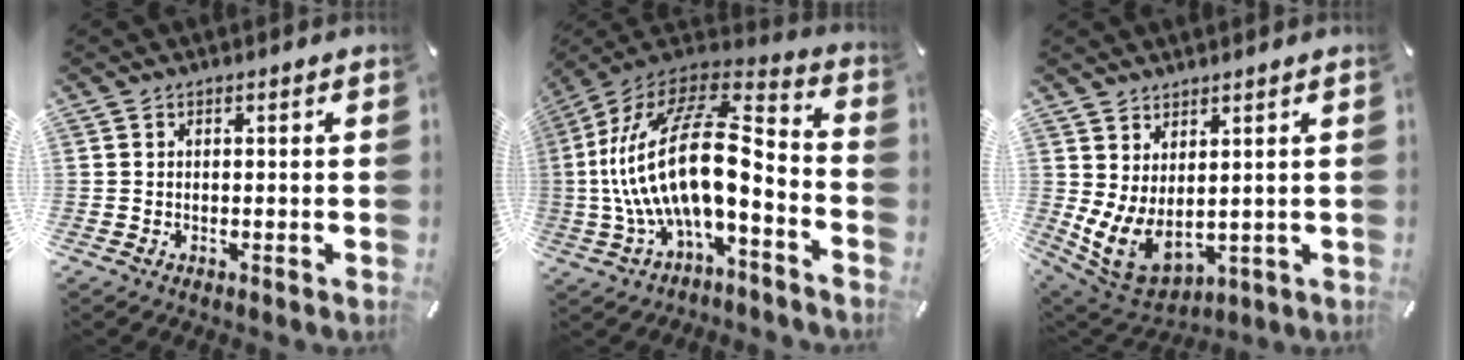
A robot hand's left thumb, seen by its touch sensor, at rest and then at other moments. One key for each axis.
{"total": 22.9, "fx": -2.5, "fy": 10.4, "fz": 20.2, "tx": -0.423, "ty": 0.001, "tz": -0.043}
{"total": 7.0, "fx": 1.0, "fy": 4.9, "fz": 5.0, "tx": -0.121, "ty": -0.024, "tz": 0.026}